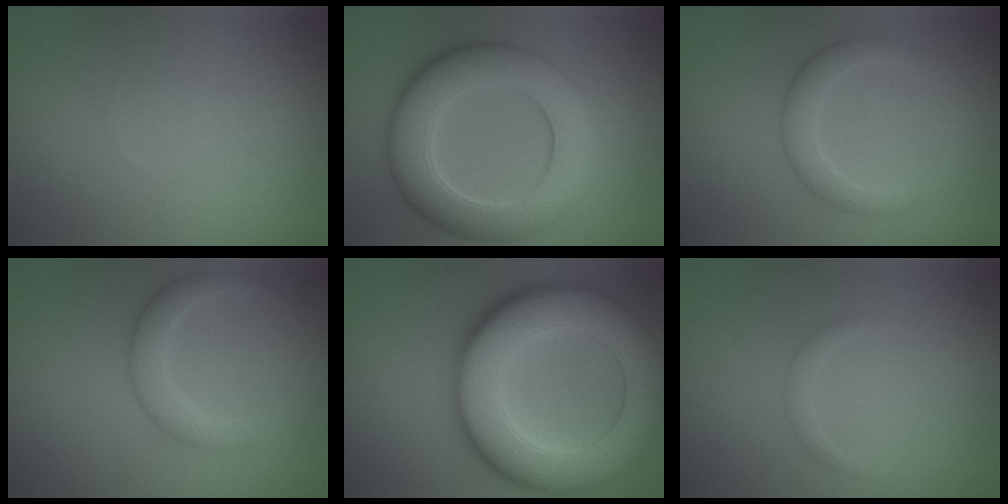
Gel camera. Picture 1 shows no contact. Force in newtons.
{"total": 9.1, "press": 9.1, "slide": 0.4}
{"total": 2.7, "press": 2.7, "slide": 0.1}
{"total": 2.8, "press": 2.8, "slide": 0.0}
{"total": 13.4, "press": 13.4, "slide": 0.4}
{"total": 0.8, "press": 0.8, "slide": 0.0}